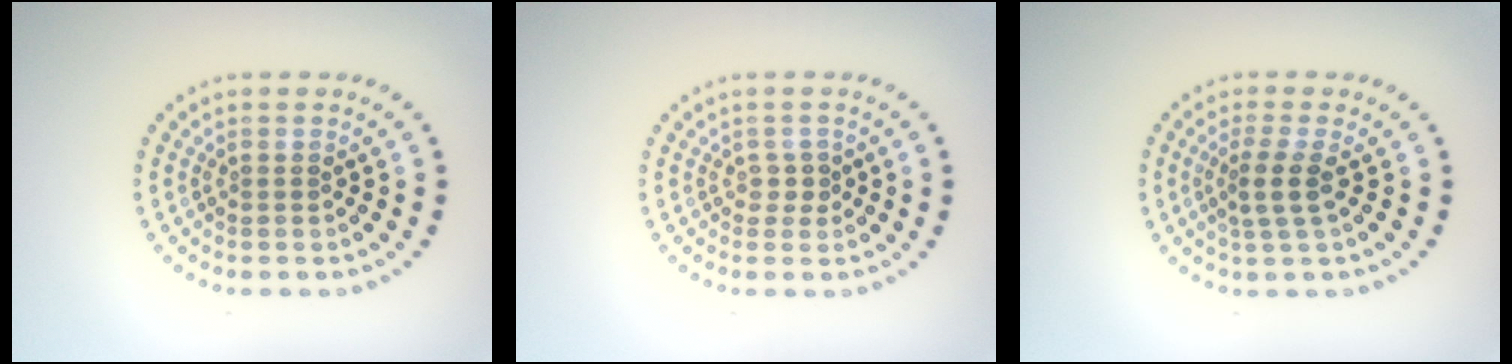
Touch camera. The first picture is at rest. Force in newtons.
{"total": 1.2, "press": 1.0, "slide": 0.7}
{"total": 2.2, "press": 1.8, "slide": 1.3}